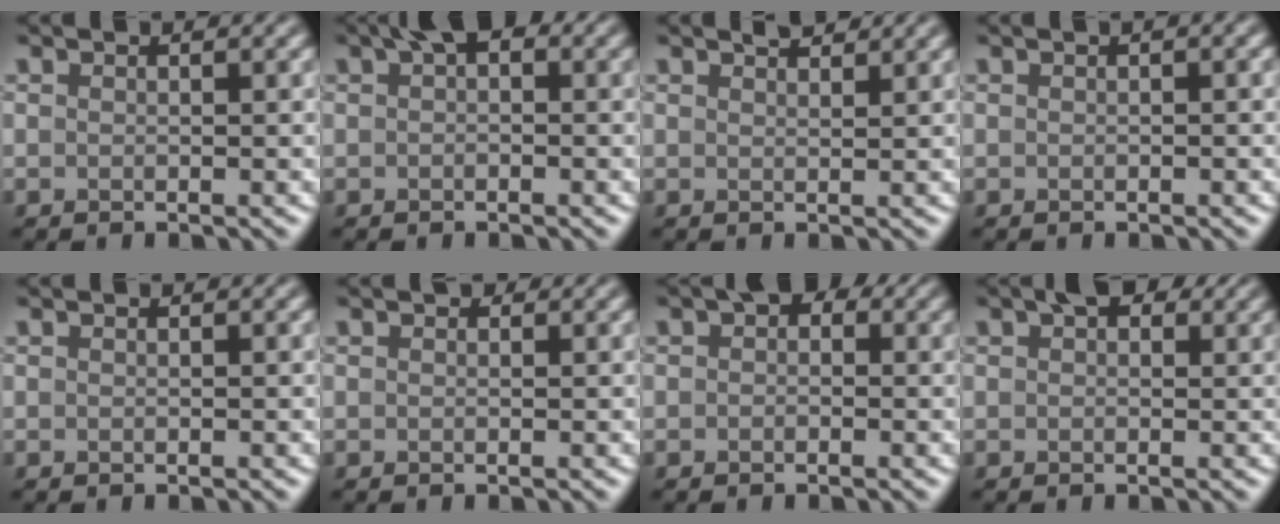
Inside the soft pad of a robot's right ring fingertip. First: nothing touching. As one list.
[{"total": 2.2, "force": [0.9, 1.1, 1.7], "torque": [-0.018, 0.009, 0.009]}, {"total": 1.6, "force": [1.4, 0.3, 0.6], "torque": [-0.007, 0.000, 0.023]}, {"total": 0.6, "force": [0.1, 0.1, 0.6], "torque": [-0.007, 0.003, 0.003]}, {"total": 0.0}, {"total": 0.5, "force": [0.3, 0.4, 0.2], "torque": [0.002, -0.002, 0.002]}, {"total": 1.9, "force": [0.6, 1.3, 1.2], "torque": [-0.010, 0.005, -0.001]}, {"total": 2.3, "force": [1.3, 1.3, 1.5], "torque": [-0.013, 0.004, 0.015]}]